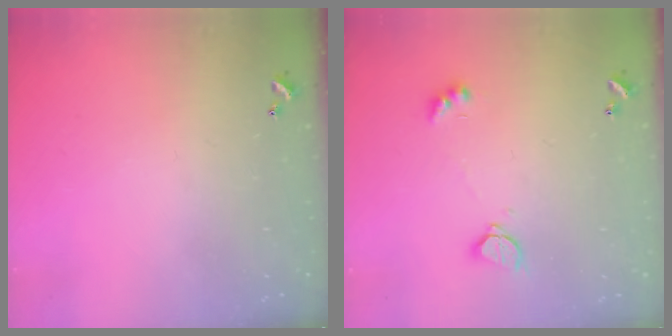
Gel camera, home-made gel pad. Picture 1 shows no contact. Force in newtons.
{"total": 2.3, "press": 2.3, "slide": 0.3}